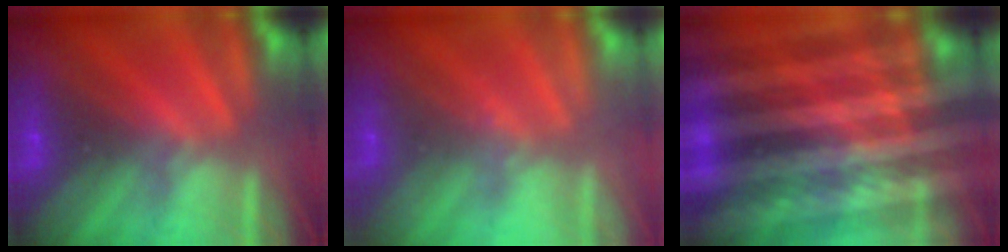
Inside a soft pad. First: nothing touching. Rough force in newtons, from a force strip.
{"total": 2.3}
{"total": 7.5}